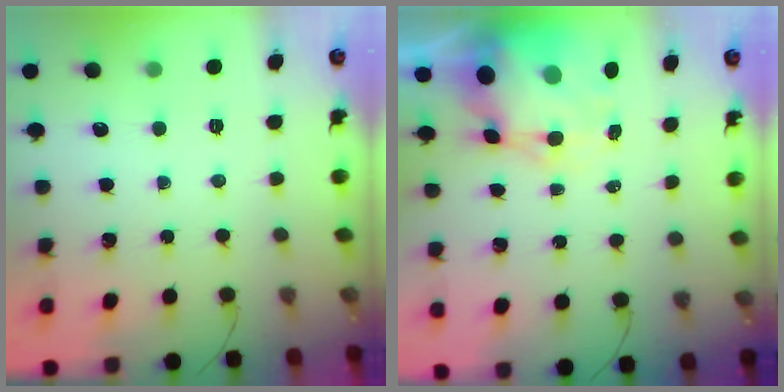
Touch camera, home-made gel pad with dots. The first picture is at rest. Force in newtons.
{"total": 9.4, "press": 9.1, "slide": 2.3}